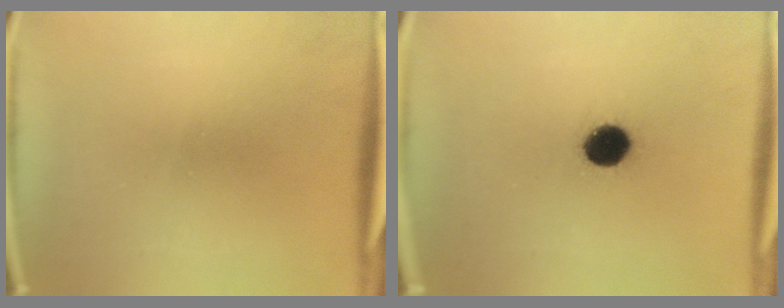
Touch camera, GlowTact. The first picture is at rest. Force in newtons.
{"total": 9.1}